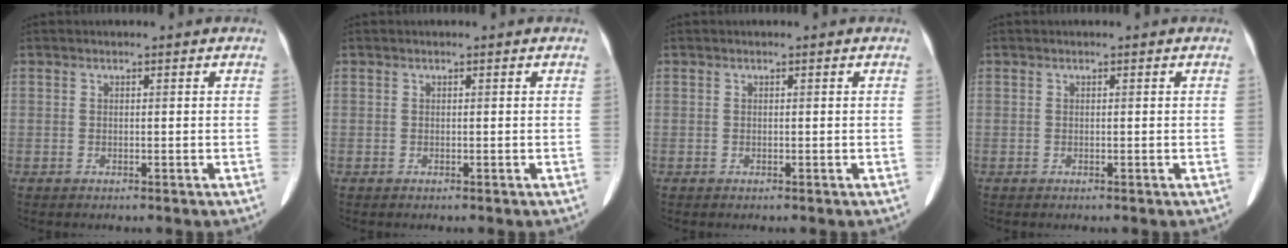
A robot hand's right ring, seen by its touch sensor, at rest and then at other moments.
{"total": 0.0}
{"total": 0.0}
{"total": 0.0}